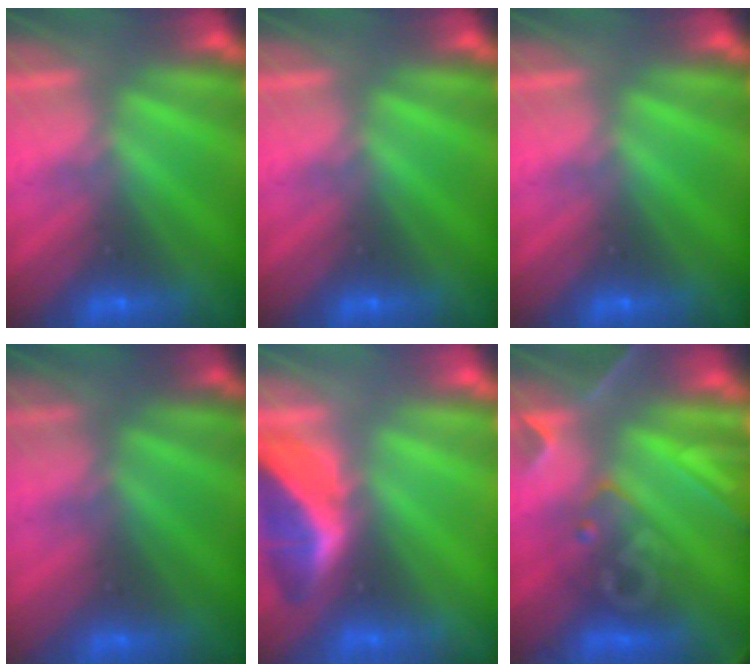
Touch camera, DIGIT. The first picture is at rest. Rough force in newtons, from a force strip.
{"total": 0.0}
{"total": 0.0}
{"total": 2.5}
{"total": 1.8}
{"total": 8.5}